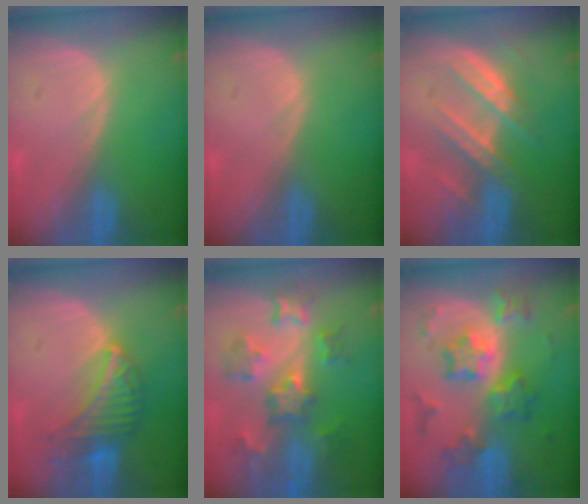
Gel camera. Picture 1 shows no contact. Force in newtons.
{"total": 0.0}
{"total": 7.5, "press": 7.2, "slide": 1.9}
{"total": 6.8, "press": 6.6, "slide": 1.4}
{"total": 8.1, "press": 7.8, "slide": 2.2}
{"total": 9.4, "press": 9.3, "slide": 0.7}